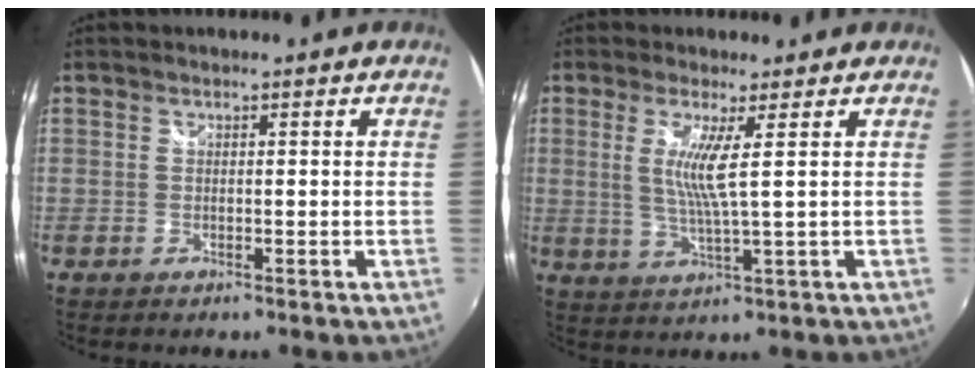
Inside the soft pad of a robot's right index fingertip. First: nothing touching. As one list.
[{"total": 5.6, "force": [1.4, -0.7, 5.4], "torque": [-0.102, -0.014, 0.026]}]